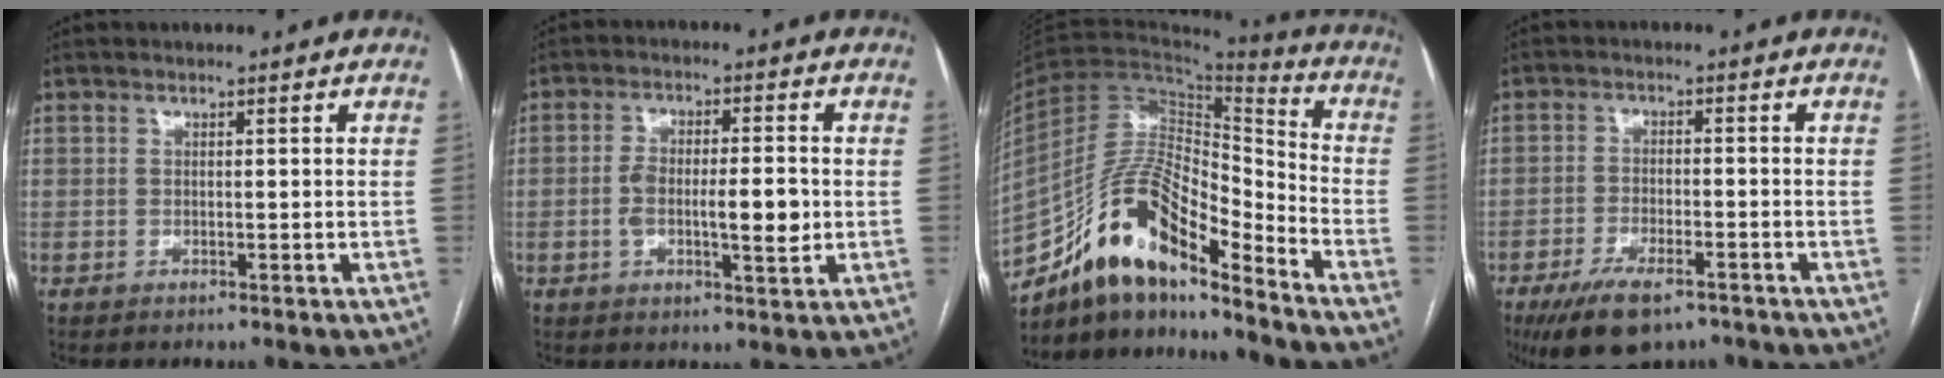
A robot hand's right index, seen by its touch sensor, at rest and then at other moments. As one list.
[{"total": 8.2, "force": [-1.0, 2.3, 7.8], "torque": [-0.135, 0.006, -0.015]}, {"total": 16.1, "force": [-12.5, 4.2, 9.3], "torque": [-0.170, 0.037, -0.225]}, {"total": 9.3, "force": [-6.5, 3.4, 5.7], "torque": [-0.103, -0.013, -0.108]}]